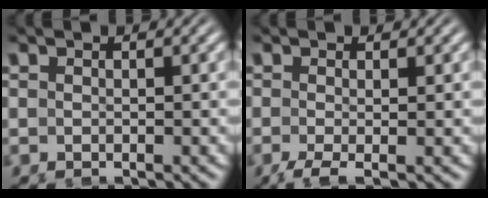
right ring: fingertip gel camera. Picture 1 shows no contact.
{"total": 1.7, "force": [-1.2, 0.1, 1.2], "torque": [-0.029, -0.016, -0.020]}